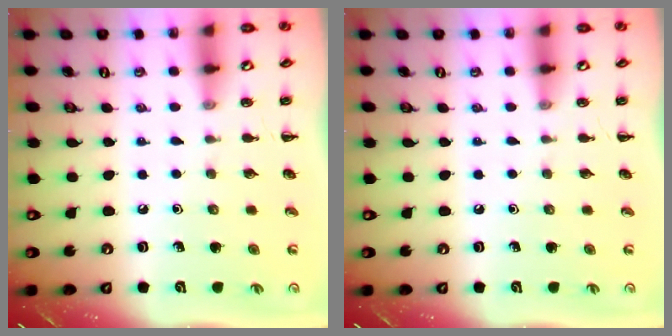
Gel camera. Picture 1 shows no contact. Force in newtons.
{"total": 0.0}